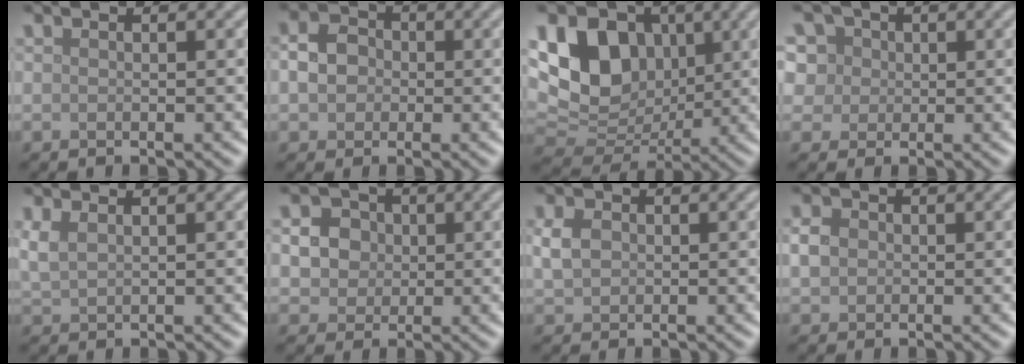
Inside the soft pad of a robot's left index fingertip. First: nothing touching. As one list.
[{"total": 3.2, "force": [-0.2, 2.7, 1.6], "torque": [-0.026, 0.004, -0.008]}, {"total": 10.4, "force": [2.4, 7.8, 6.5], "torque": [-0.123, 0.004, 0.031]}, {"total": 8.5, "force": [4.2, 6.3, 3.8], "torque": [-0.063, 0.031, 0.035]}, {"total": 1.8, "force": [1.0, 0.9, 1.3], "torque": [-0.034, 0.001, 0.025]}, {"total": 3.7, "force": [0.7, 3.3, 1.5], "torque": [-0.024, 0.004, 0.012]}, {"total": 2.5, "force": [0.3, 2.0, 1.4], "torque": [-0.035, 0.004, 0.003]}, {"total": 1.8, "force": [0.1, 1.6, 0.8], "torque": [-0.015, 0.001, -0.003]}]